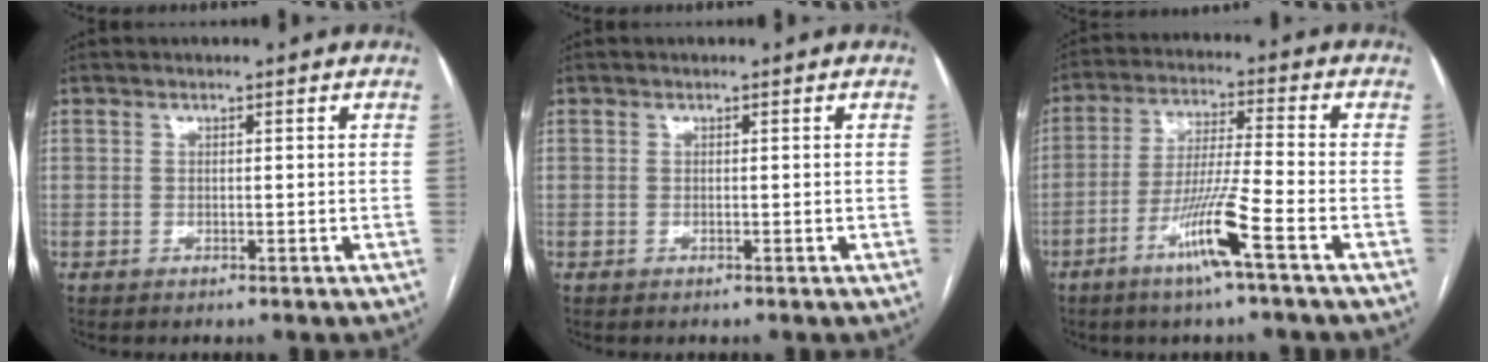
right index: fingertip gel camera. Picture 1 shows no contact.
{"total": 0.0}
{"total": 10.8, "force": [-5.6, -1.1, 9.2], "torque": [-0.179, -0.013, -0.110]}